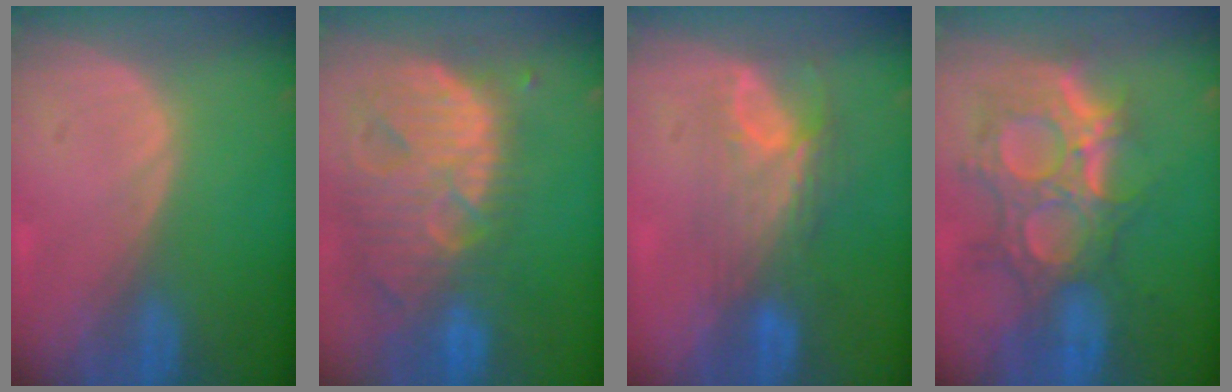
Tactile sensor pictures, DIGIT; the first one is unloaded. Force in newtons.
{"total": 13.7, "press": 11.6, "slide": 7.3}
{"total": 7.8, "press": 6.8, "slide": 3.9}
{"total": 12.0, "press": 10.7, "slide": 5.3}